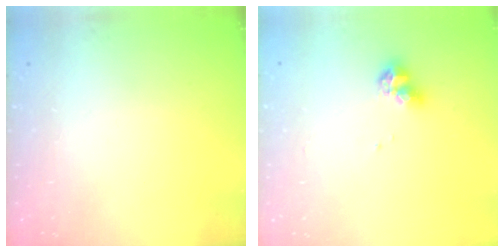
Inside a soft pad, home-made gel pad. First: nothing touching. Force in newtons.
{"total": 7.9, "press": 7.9, "slide": 0.4}